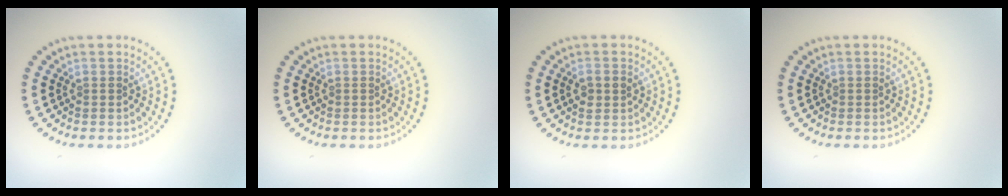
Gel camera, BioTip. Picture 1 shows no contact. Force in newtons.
{"total": 0.0}
{"total": 1.5, "press": 1.4, "slide": 0.3}
{"total": 0.0}